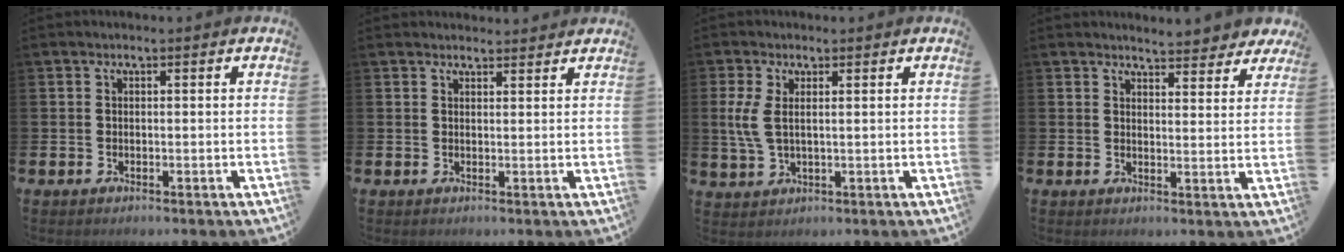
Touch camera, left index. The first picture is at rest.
{"total": 1.9, "force": [1.9, 0.3, -0.1], "torque": [0.011, -0.011, 0.032]}
{"total": 3.8, "force": [1.8, 1.6, 3.0], "torque": [-0.061, 0.002, 0.030]}
{"total": 4.5, "force": [4.4, 0.7, 0.3], "torque": [-0.007, -0.028, 0.078]}